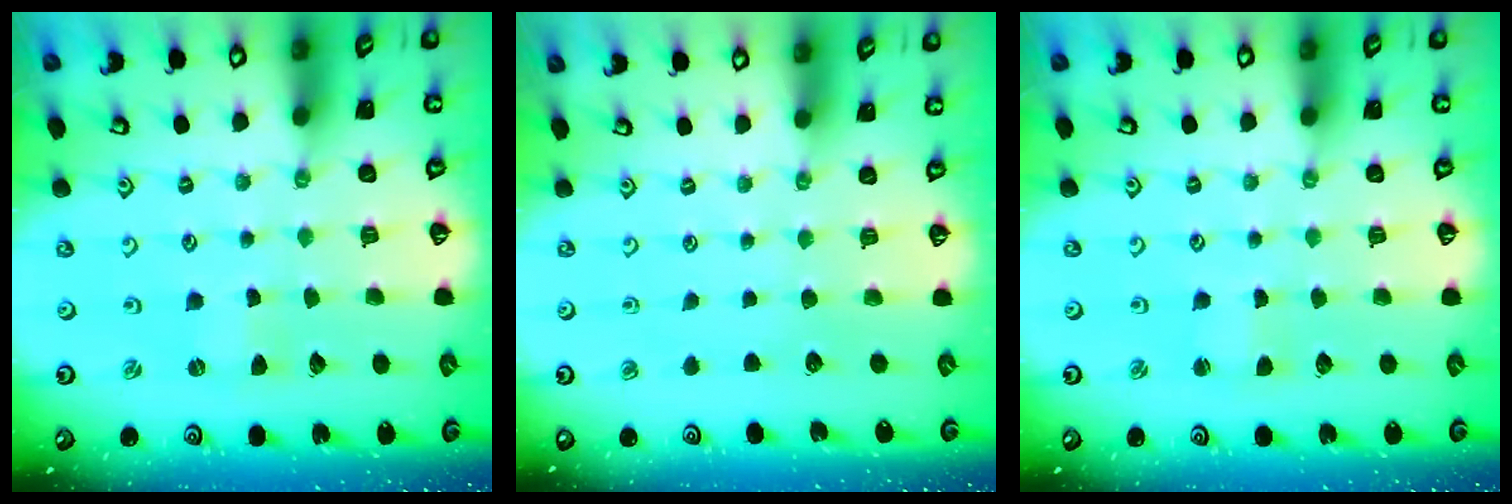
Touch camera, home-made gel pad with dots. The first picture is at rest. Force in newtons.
{"total": 0.0}
{"total": 1.7, "press": 1.7, "slide": 0.2}